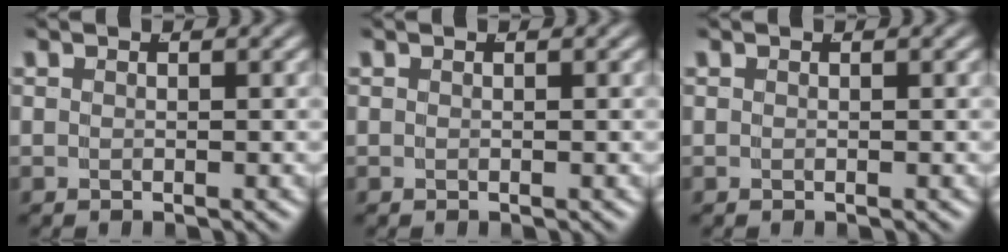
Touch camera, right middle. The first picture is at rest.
{"total": 0.0}
{"total": 0.0}